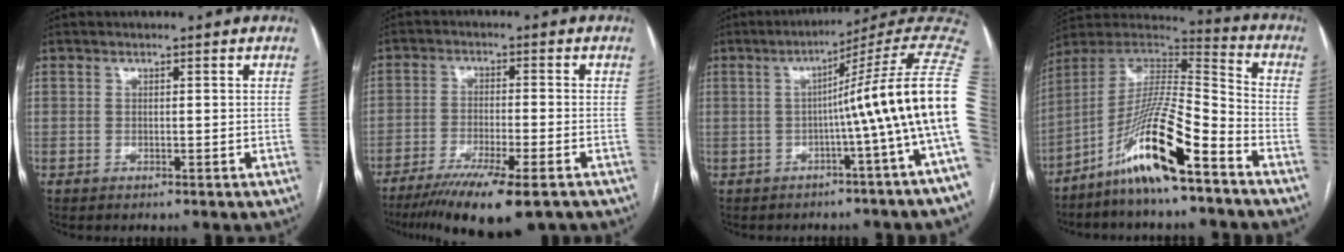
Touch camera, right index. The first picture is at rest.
{"total": 13.4, "force": [-9.7, 1.6, 9.1], "torque": [-0.148, -0.033, -0.154]}
{"total": 16.4, "force": [-0.6, -2.6, 16.2], "torque": [-0.167, 0.028, -0.020]}
{"total": 16.0, "force": [-9.8, 1.2, 12.6], "torque": [-0.245, -0.003, -0.179]}